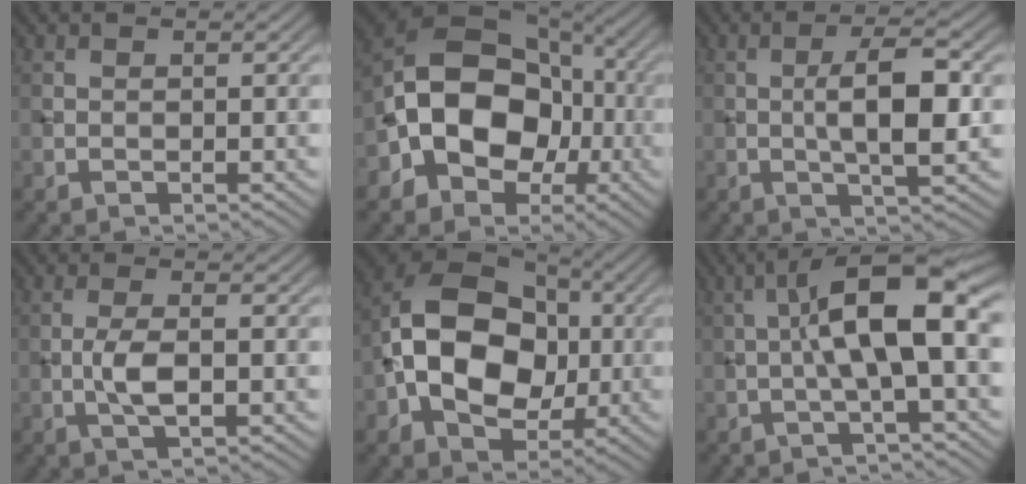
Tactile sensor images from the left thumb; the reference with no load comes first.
{"total": 14.1, "force": [-3.0, 10.4, 9.0], "torque": [-0.155, 0.003, -0.074]}
{"total": 6.7, "force": [-0.1, 1.7, 6.5], "torque": [-0.109, 0.007, -0.003]}
{"total": 4.3, "force": [-0.7, 1.3, 4.0], "torque": [-0.088, 0.001, -0.018]}
{"total": 14.6, "force": [-1.0, 10.2, 10.3], "torque": [-0.190, 0.016, -0.031]}
{"total": 10.1, "force": [-0.1, 2.5, 9.8], "torque": [-0.157, 0.028, -0.011]}